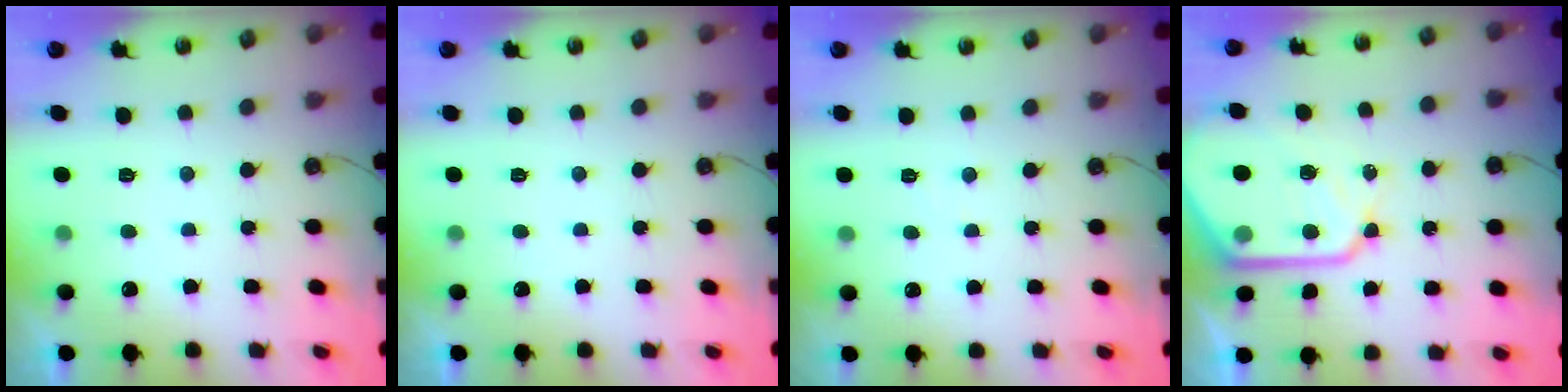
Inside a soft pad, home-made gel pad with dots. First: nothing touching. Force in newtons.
{"total": 0.0}
{"total": 1.9, "press": 1.9, "slide": 0.4}
{"total": 16.4, "press": 16.3, "slide": 1.5}